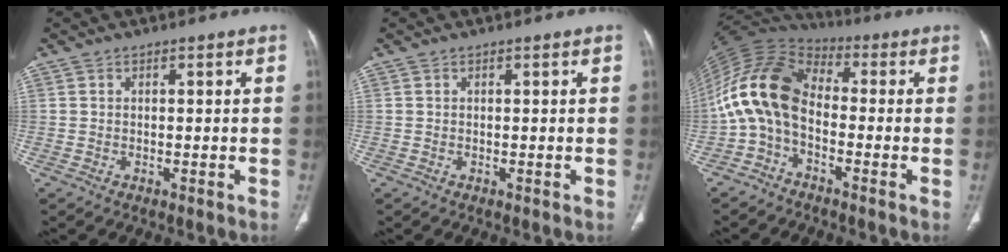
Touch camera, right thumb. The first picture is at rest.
{"total": 0.0}
{"total": 13.8, "force": [-2.2, 8.6, 10.6], "torque": [-0.208, 0.059, -0.059]}